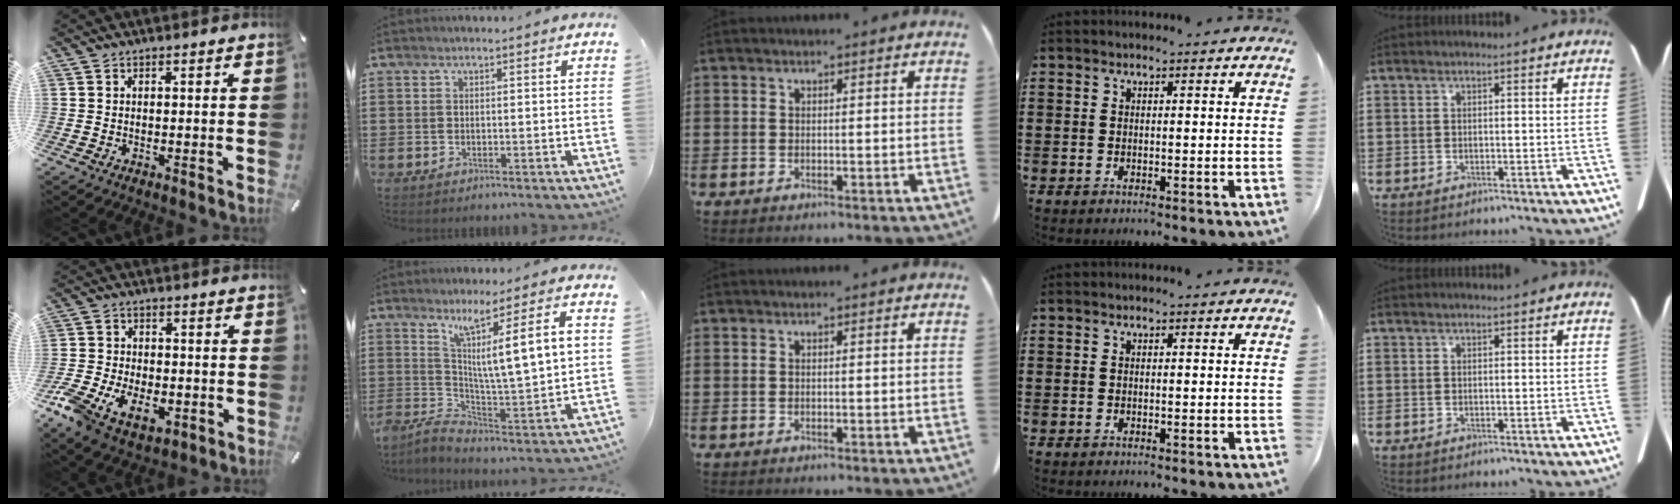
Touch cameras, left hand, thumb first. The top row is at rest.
{"thumb": {"total": 10.6, "force": [-4.8, 6.8, 6.5], "torque": [-0.134, 0.014, -0.088]}, "index": {"total": 9.9, "force": [3.1, 1.2, 9.3], "torque": [-0.161, -0.012, 0.041]}}